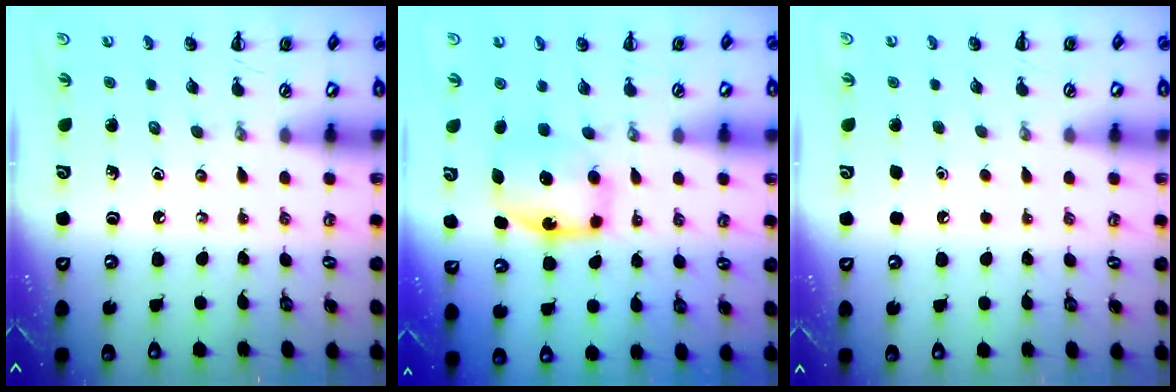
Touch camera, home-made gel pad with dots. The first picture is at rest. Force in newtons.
{"total": 6.3, "press": 6.2, "slide": 1.0}
{"total": 1.6, "press": 1.6, "slide": 0.1}